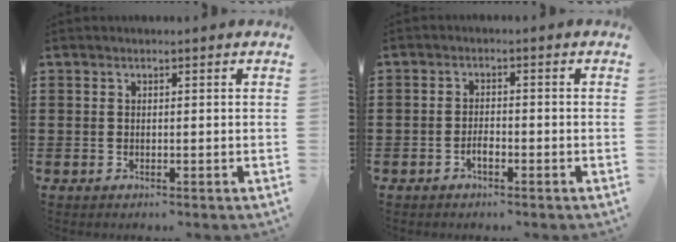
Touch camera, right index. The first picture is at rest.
{"total": 2.0, "force": [-1.1, 0.7, 1.4], "torque": [-0.028, 0.001, -0.021]}